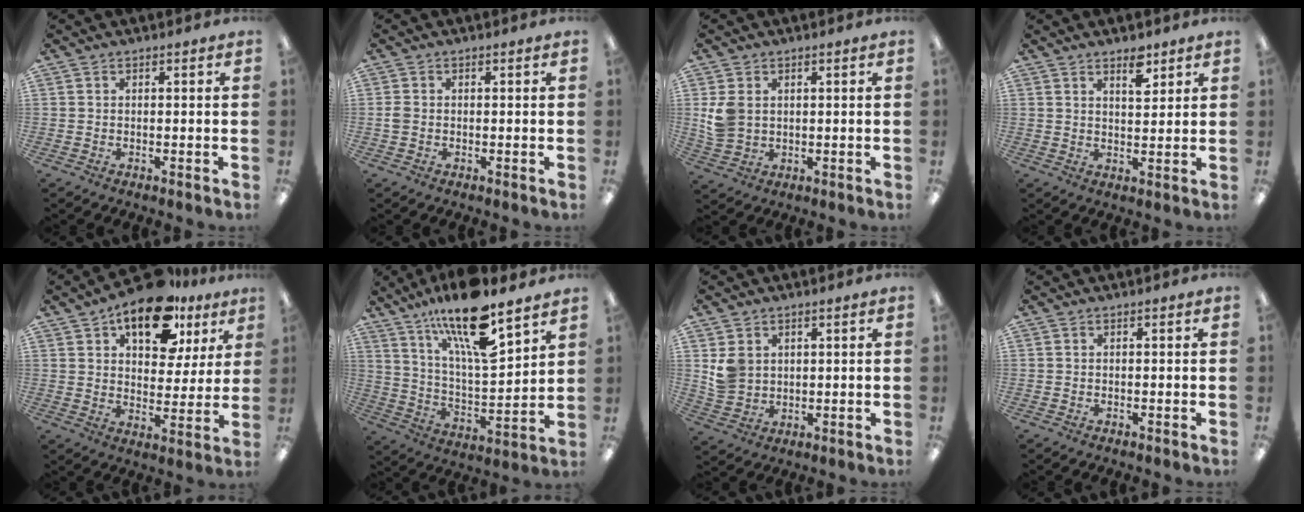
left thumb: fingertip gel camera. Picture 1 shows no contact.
{"total": 1.8, "force": [-0.2, 1.3, 1.2], "torque": [-0.022, 0.004, -0.004]}
{"total": 6.0, "force": [1.5, 4.6, 3.5], "torque": [-0.068, 0.006, 0.031]}
{"total": 5.2, "force": [3.8, 2.1, 2.9], "torque": [-0.026, -0.024, 0.060]}
{"total": 16.9, "force": [10.6, 8.6, 9.9], "torque": [-0.142, -0.049, 0.178]}
{"total": 19.3, "force": [13.9, 5.0, 12.3], "torque": [-0.221, -0.081, 0.233]}
{"total": 5.4, "force": [2.2, 4.6, 1.8], "torque": [-0.028, 0.001, 0.042]}
{"total": 0.0}